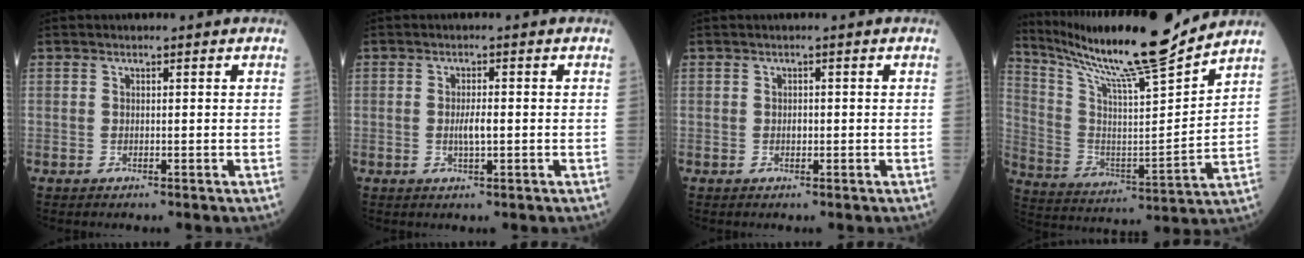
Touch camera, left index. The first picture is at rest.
{"total": 2.3, "force": [-0.4, 0.3, 2.3], "torque": [-0.045, -0.004, -0.008]}
{"total": 0.6, "force": [-0.2, 0.3, 0.4], "torque": [-0.008, -0.002, -0.005]}
{"total": 19.6, "force": [17.2, -0.9, 9.4], "torque": [-0.180, -0.027, 0.288]}